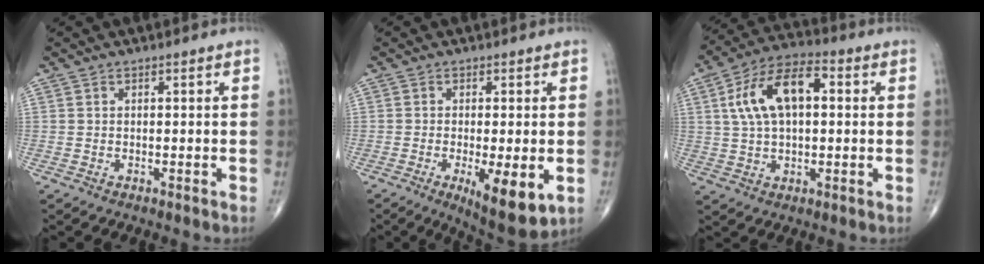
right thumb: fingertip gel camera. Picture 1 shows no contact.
{"total": 9.7, "force": [-2.7, 2.9, 8.9], "torque": [-0.134, -0.023, -0.036]}
{"total": 13.6, "force": [2.7, 7.1, 11.3], "torque": [-0.208, 0.027, 0.044]}